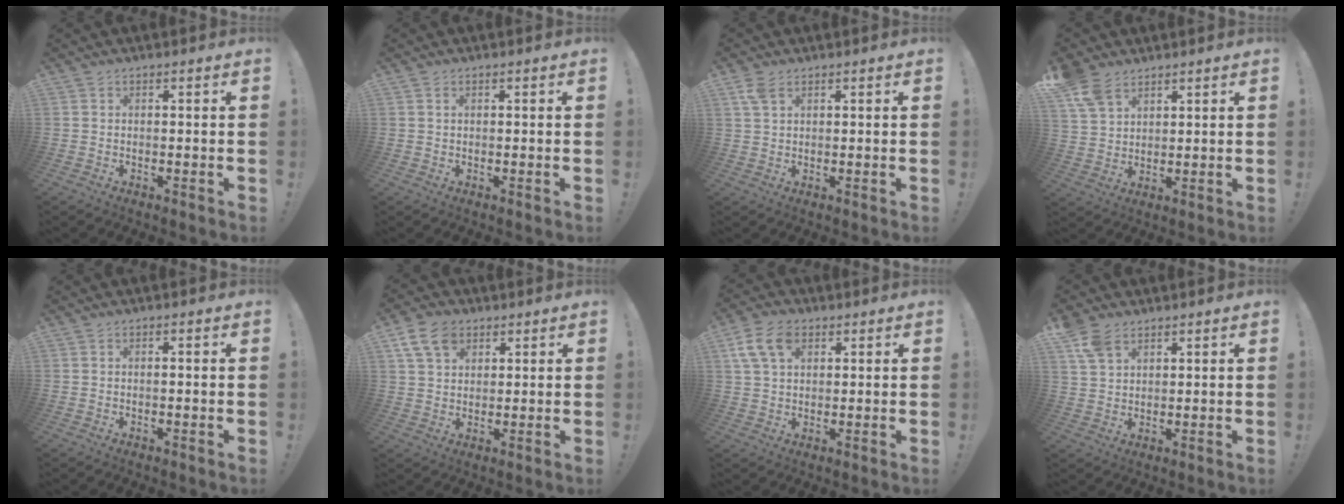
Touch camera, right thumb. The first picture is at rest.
{"total": 0.6, "force": [0.2, 0.4, 0.4], "torque": [-0.008, 0.002, 0.005]}
{"total": 4.1, "force": [2.4, 2.2, 2.6], "torque": [-0.053, -0.004, 0.047]}
{"total": 8.5, "force": [5.9, 5.0, 3.5], "torque": [-0.070, -0.026, 0.119]}
{"total": 0.6, "force": [-0.4, -0.2, 0.4], "torque": [-0.011, 0.000, -0.008]}
{"total": 9.7, "force": [4.9, 6.8, 4.9], "torque": [-0.091, -0.008, 0.099]}
{"total": 10.1, "force": [4.0, 6.6, 6.5], "torque": [-0.125, 0.003, 0.080]}
{"total": 7.1, "force": [4.4, 4.3, 3.5], "torque": [-0.063, -0.012, 0.087]}